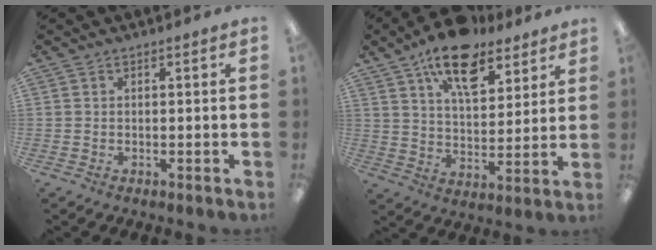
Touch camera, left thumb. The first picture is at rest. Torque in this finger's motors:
{"motor_torque": [0.36, 0.44, 1.81, -0.96, 0.35]}